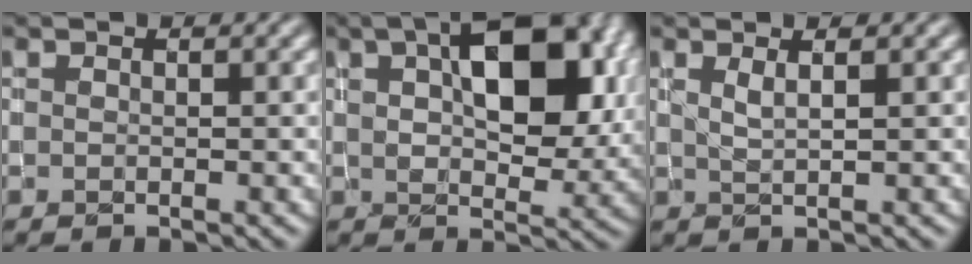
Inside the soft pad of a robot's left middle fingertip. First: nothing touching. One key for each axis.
{"total": 10.0, "fx": 3.2, "fy": 5.2, "fz": 7.9, "tx": -0.117, "ty": 0.009, "tz": 0.050}
{"total": 1.2, "fx": 0.6, "fy": 0.3, "fz": 1.1, "tx": -0.013, "ty": 0.000, "tz": 0.008}